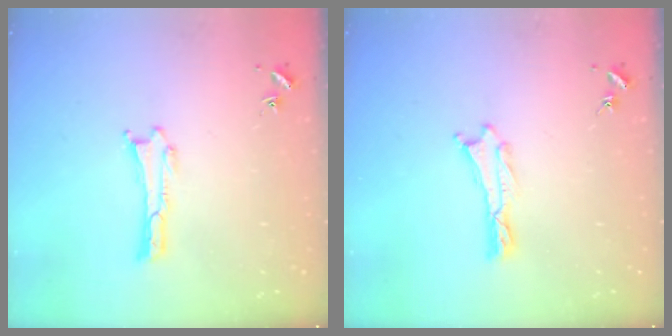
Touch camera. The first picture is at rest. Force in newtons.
{"total": 0.0}